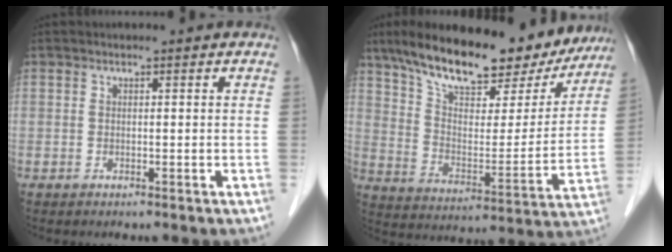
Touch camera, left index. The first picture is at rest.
{"total": 24.2, "force": [19.2, 7.8, 12.6], "torque": [-0.201, 0.011, 0.281]}